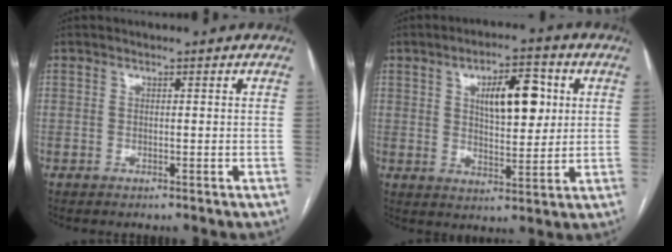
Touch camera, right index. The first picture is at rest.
{"total": 9.8, "force": [2.9, 3.7, 8.7], "torque": [-0.134, 0.012, 0.050]}